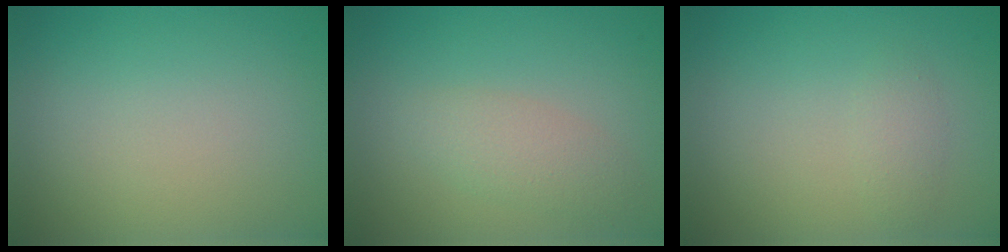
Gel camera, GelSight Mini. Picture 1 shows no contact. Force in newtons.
{"total": 2.3, "press": 2.3, "slide": 0.1}
{"total": 1.1, "press": 1.1, "slide": 0.0}